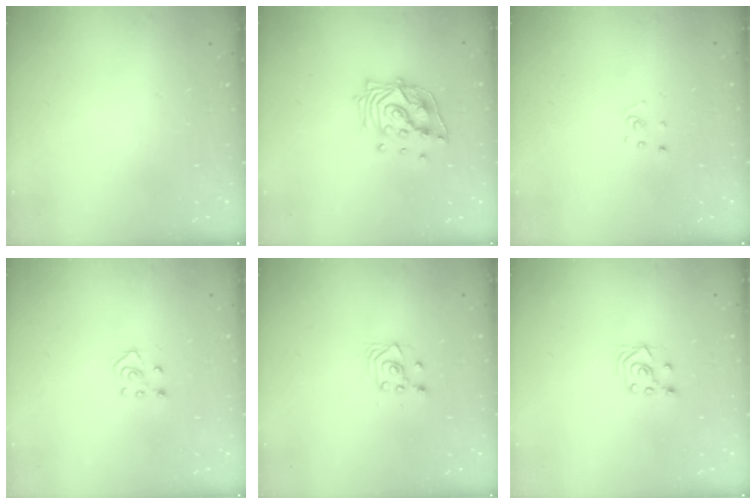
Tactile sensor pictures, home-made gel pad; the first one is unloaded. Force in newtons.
{"total": 14.1, "press": 14.0, "slide": 1.8}
{"total": 2.6, "press": 2.6, "slide": 0.3}
{"total": 3.1, "press": 3.1, "slide": 0.4}
{"total": 4.2, "press": 3.9, "slide": 1.7}
{"total": 2.8, "press": 2.6, "slide": 1.1}